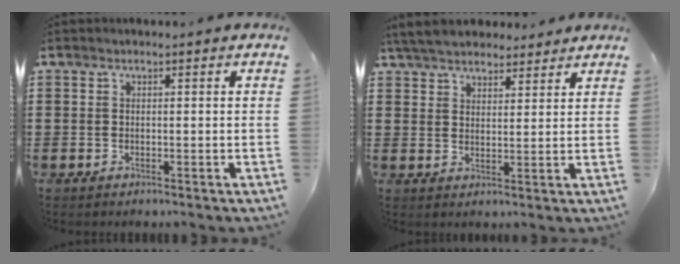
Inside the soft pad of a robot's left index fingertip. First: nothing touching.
{"total": 5.5, "force": [5.0, 1.5, 1.6], "torque": [-0.047, -0.008, 0.095]}